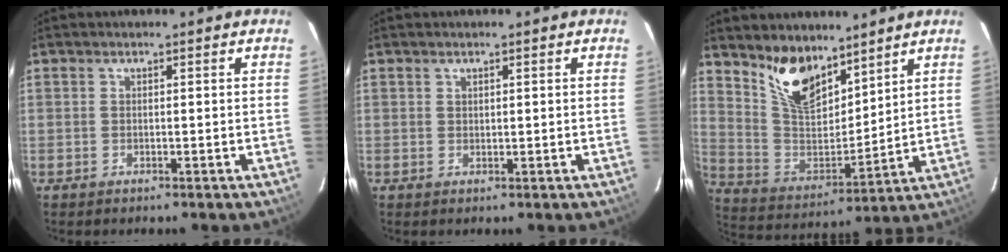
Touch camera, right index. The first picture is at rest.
{"total": 0.6, "force": [0.5, 0.4, 0.2], "torque": [-0.002, 0.002, 0.009]}
{"total": 13.2, "force": [9.6, 5.9, 6.8], "torque": [-0.135, -0.001, 0.193]}